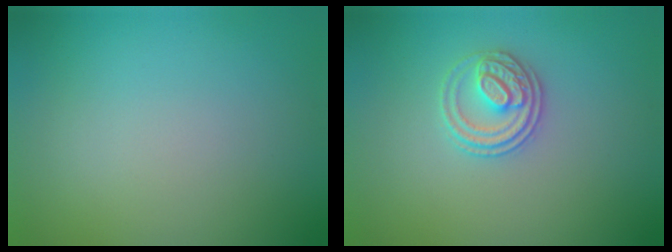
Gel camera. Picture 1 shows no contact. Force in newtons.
{"total": 2.7, "press": 2.6, "slide": 0.7}